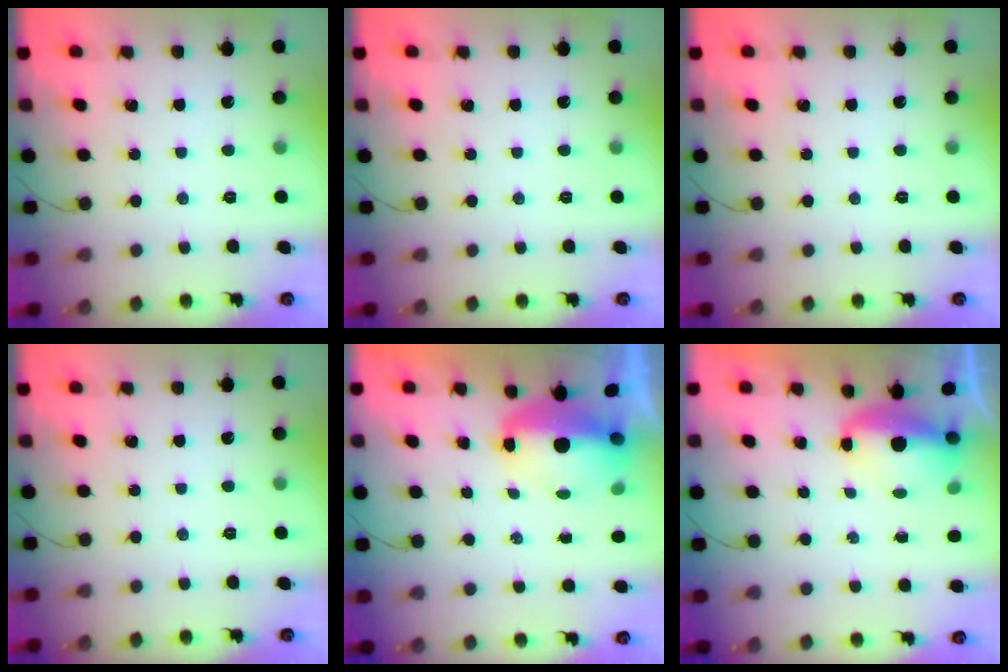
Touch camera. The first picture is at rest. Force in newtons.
{"total": 0.0}
{"total": 0.0}
{"total": 0.0}
{"total": 6.8, "press": 6.7, "slide": 1.1}
{"total": 5.3, "press": 5.3, "slide": 0.6}